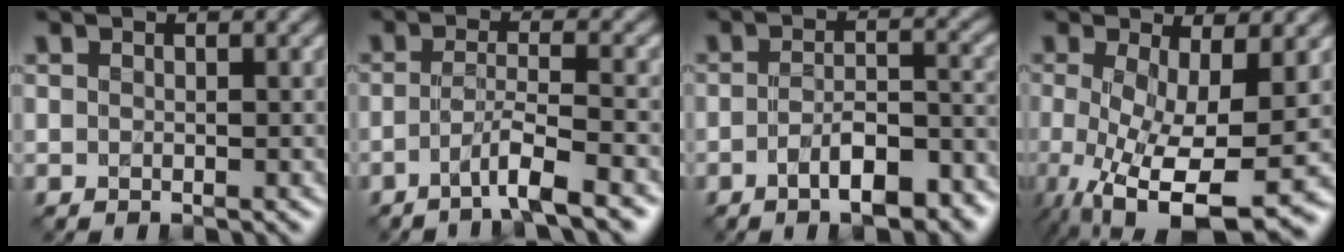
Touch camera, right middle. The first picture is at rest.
{"total": 4.0, "force": [-2.2, 0.3, 3.4], "torque": [-0.055, 0.004, -0.051]}
{"total": 6.1, "force": [-3.5, 1.9, 4.6], "torque": [-0.072, 0.006, -0.052]}
{"total": 10.6, "force": [-3.2, 3.5, 9.5], "torque": [-0.166, -0.030, -0.043]}